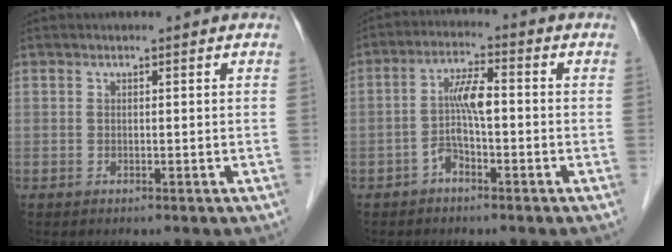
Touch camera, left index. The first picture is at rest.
{"total": 4.9, "force": [-1.2, 1.4, 4.6], "torque": [-0.094, 0.017, -0.024]}